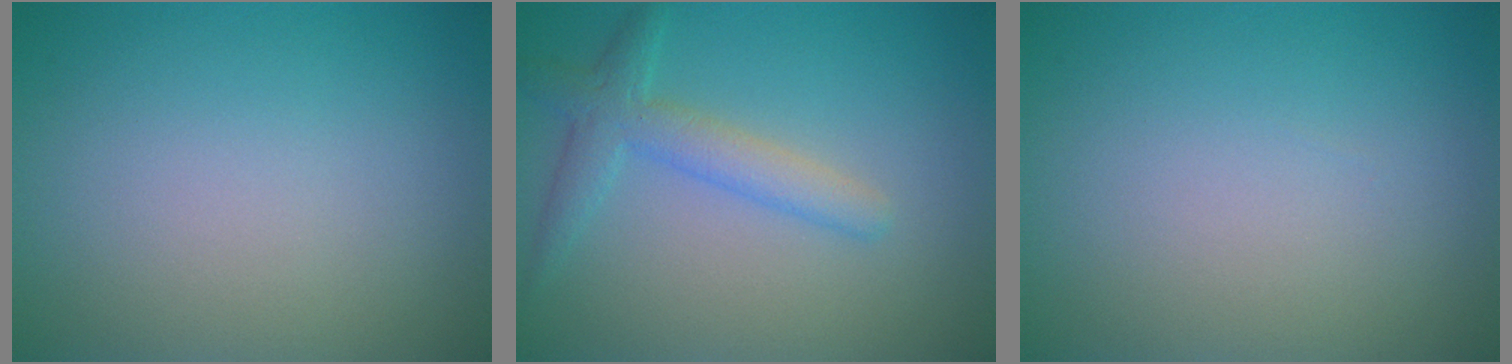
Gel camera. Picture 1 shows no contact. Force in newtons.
{"total": 3.1, "press": 3.1, "slide": 0.2}
{"total": 0.0}